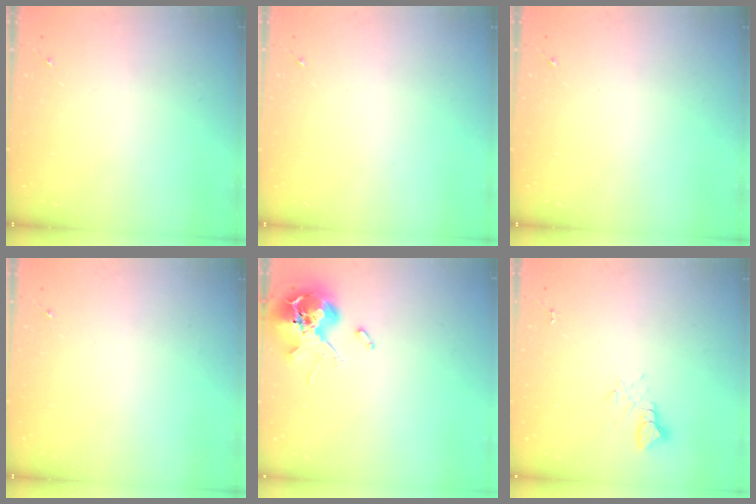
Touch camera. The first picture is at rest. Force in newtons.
{"total": 0.0}
{"total": 0.0}
{"total": 0.0}
{"total": 12.4, "press": 12.3, "slide": 1.9}
{"total": 3.9, "press": 3.9, "slide": 0.3}